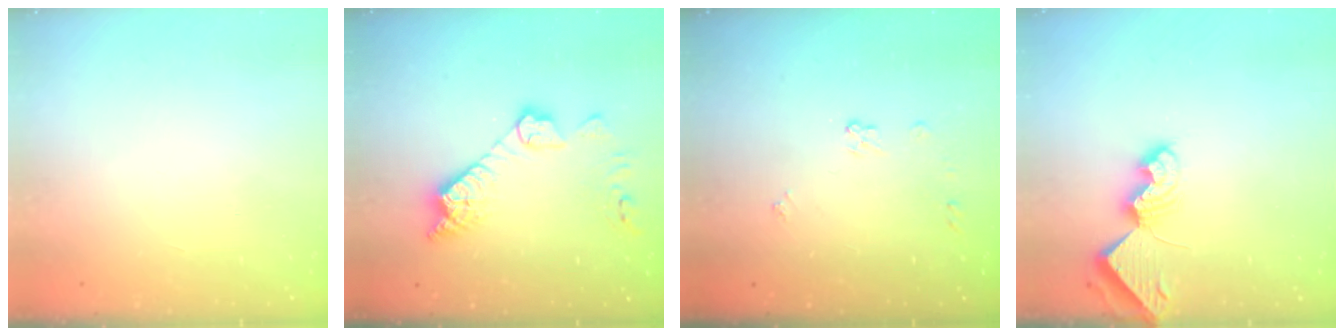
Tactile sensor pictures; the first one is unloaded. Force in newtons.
{"total": 13.3, "press": 13.3, "slide": 1.0}
{"total": 6.7, "press": 6.6, "slide": 0.8}
{"total": 8.0, "press": 7.9, "slide": 1.1}